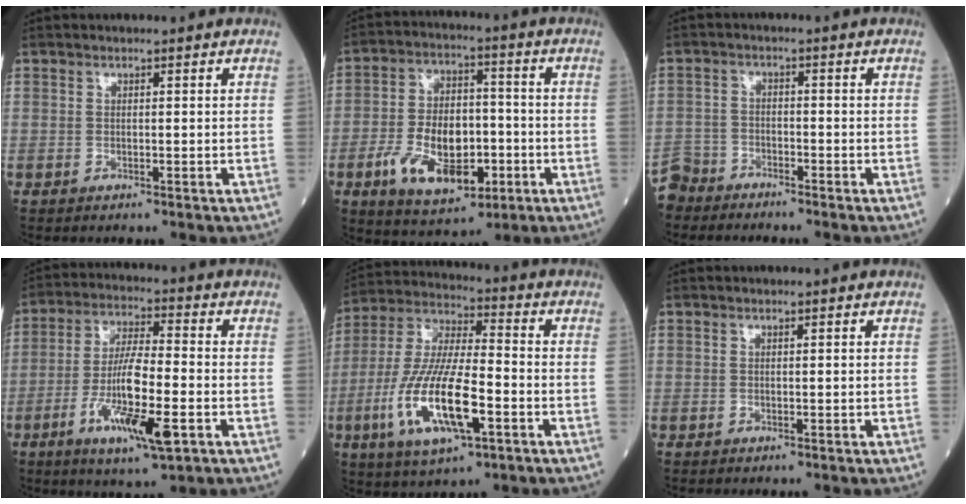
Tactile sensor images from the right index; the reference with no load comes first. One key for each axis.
{"total": 13.2, "fx": -4.4, "fy": 6.8, "fz": 10.4, "tx": -0.198, "ty": 0.003, "tz": -0.069}
{"total": 5.3, "fx": -4.8, "fy": 2.2, "fz": -0.7, "tx": 0.017, "ty": -0.005, "tz": -0.101}
{"total": 12.3, "fx": -4.4, "fy": 1.7, "fz": 11.4, "tx": -0.215, "ty": -0.016, "tz": -0.077}
{"total": 16.3, "fx": -5.2, "fy": 4.1, "fz": 14.9, "tx": -0.314, "ty": -0.011, "tz": -0.090}
{"total": 0.0}